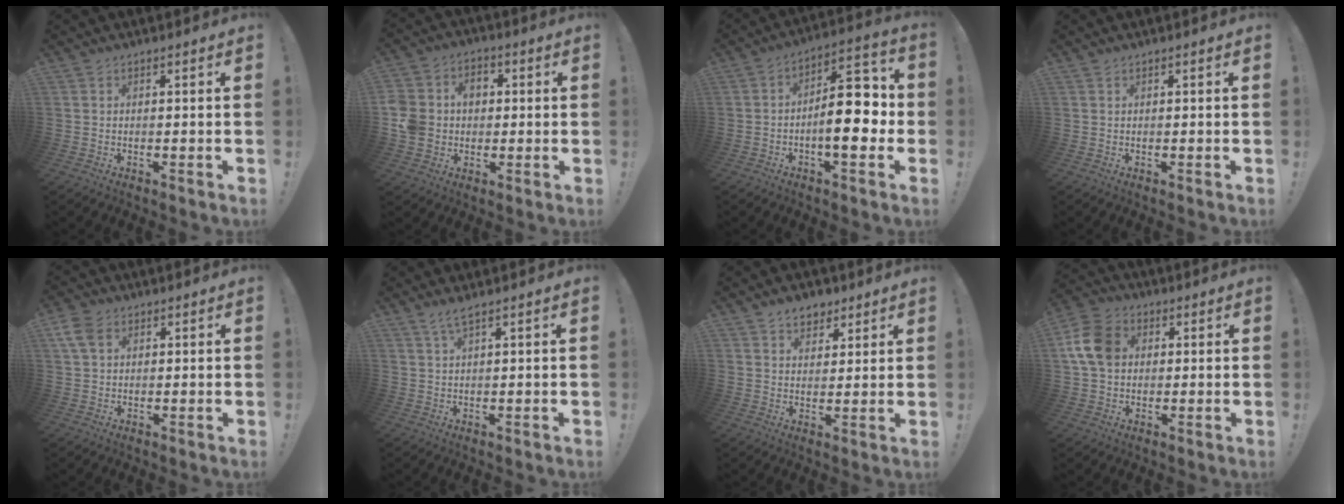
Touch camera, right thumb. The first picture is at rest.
{"total": 10.2, "force": [-0.4, 9.3, 4.3], "torque": [-0.086, 0.009, -0.005]}
{"total": 16.2, "force": [-2.1, 7.2, 14.3], "torque": [-0.193, 0.013, -0.036]}
{"total": 0.0}
{"total": 6.2, "force": [2.4, 4.3, 3.6], "torque": [-0.064, -0.005, 0.047]}
{"total": 2.5, "force": [1.7, -0.3, 1.8], "torque": [-0.037, -0.006, 0.029]}
{"total": 6.1, "force": [4.2, 4.2, 1.7], "torque": [-0.010, -0.024, 0.076]}
{"total": 11.8, "force": [2.3, 9.1, 7.2], "torque": [-0.137, 0.009, 0.048]}